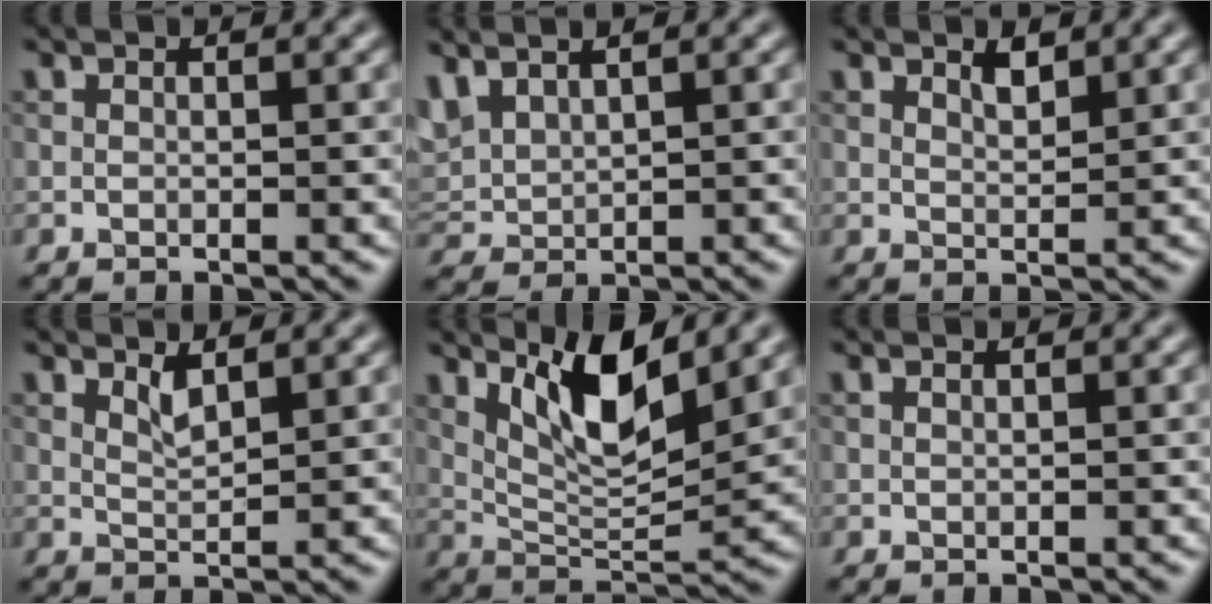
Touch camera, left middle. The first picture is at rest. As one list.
[{"total": 3.0, "force": [2.3, 1.2, 1.6], "torque": [-0.044, 0.010, 0.052]}, {"total": 1.4, "force": [1.1, 0.4, 0.8], "torque": [-0.017, -0.001, 0.019]}, {"total": 1.5, "force": [1.1, 0.3, 1.0], "torque": [-0.024, 0.000, 0.019]}, {"total": 6.6, "force": [3.4, 1.9, 5.4], "torque": [-0.102, -0.011, 0.064]}, {"total": 0.7, "force": [0.5, 0.2, 0.4], "torque": [-0.009, -0.001, 0.001]}]